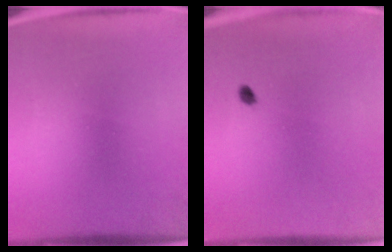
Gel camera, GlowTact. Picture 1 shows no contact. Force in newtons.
{"total": 1.6}